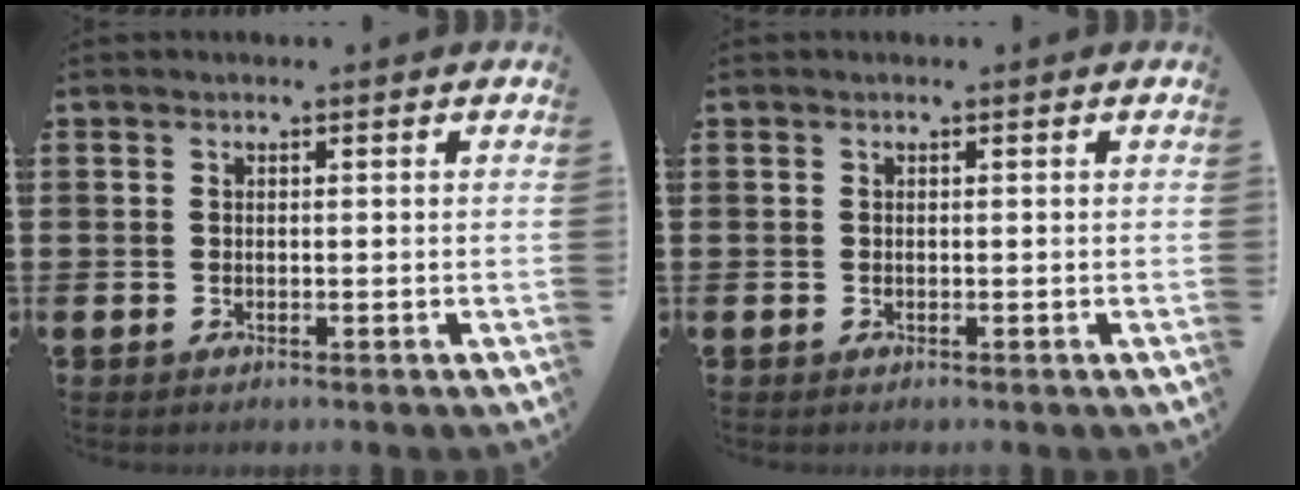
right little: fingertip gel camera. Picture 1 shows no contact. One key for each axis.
{"total": 0.0}